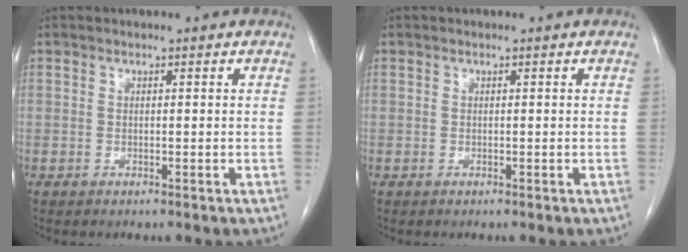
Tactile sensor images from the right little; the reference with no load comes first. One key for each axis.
{"total": 0.0}